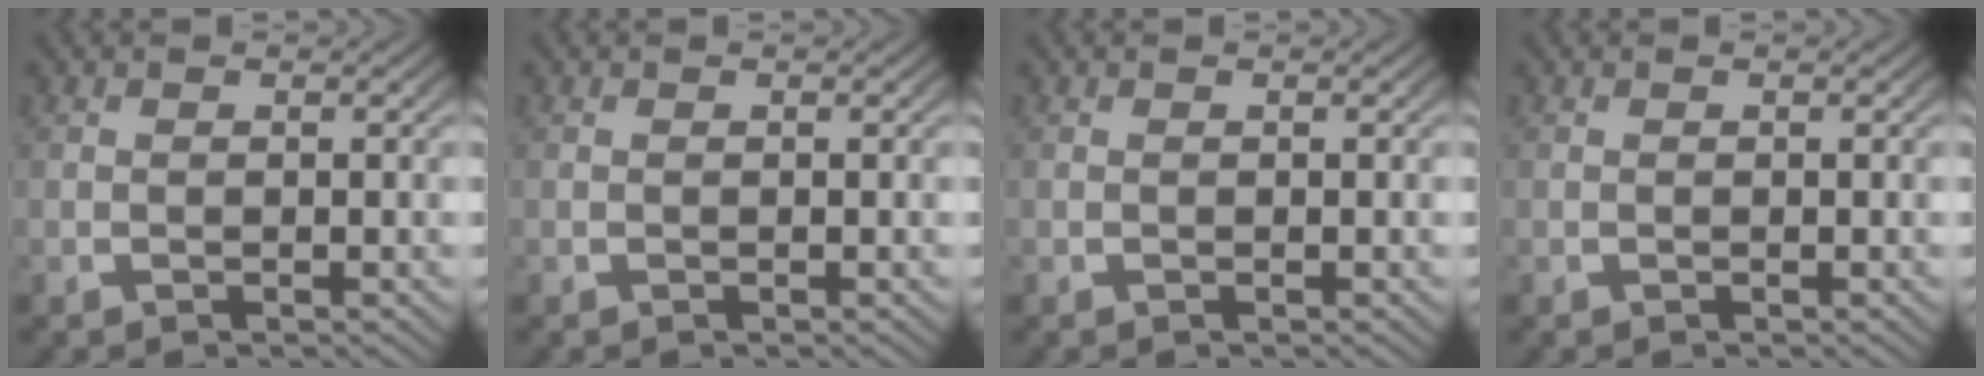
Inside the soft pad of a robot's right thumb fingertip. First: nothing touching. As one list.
[{"total": 0.0}, {"total": 0.0}, {"total": 0.0}]